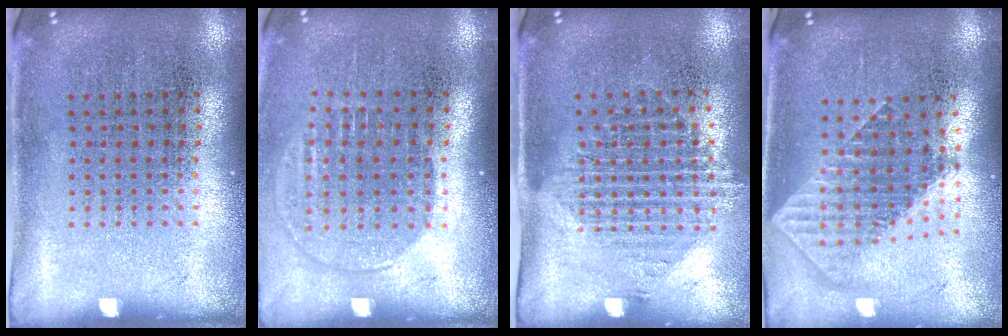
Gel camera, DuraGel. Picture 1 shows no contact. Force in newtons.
{"total": 1.5, "press": 1.2, "slide": 0.8}
{"total": 1.5, "press": 1.2, "slide": 0.9}
{"total": 1.9, "press": 1.5, "slide": 1.2}